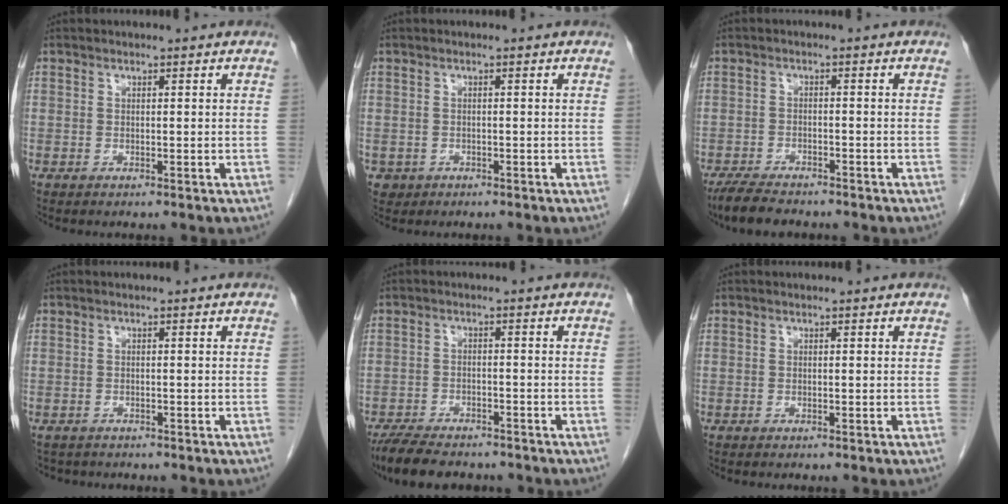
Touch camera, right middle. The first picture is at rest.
{"total": 1.6, "force": [-0.7, 1.4, 0.1], "torque": [-0.004, 0.005, -0.006]}
{"total": 5.8, "force": [-5.0, 1.6, 2.4], "torque": [-0.046, -0.013, -0.085]}
{"total": 2.7, "force": [-2.4, 1.2, 0.2], "torque": [-0.009, -0.002, -0.034]}
{"total": 9.5, "force": [-8.0, 2.9, 4.1], "torque": [-0.068, -0.013, -0.125]}
{"total": 0.0}